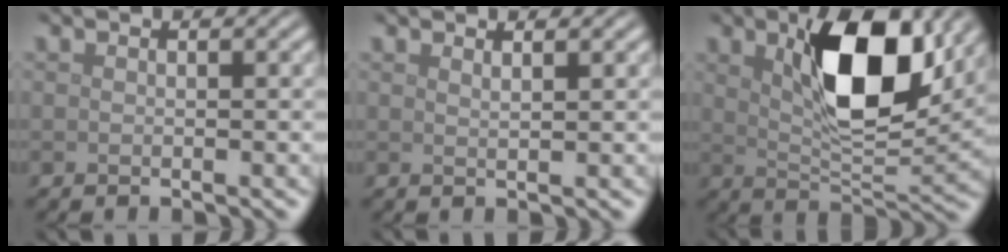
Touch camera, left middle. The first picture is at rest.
{"total": 1.0, "force": [0.8, 0.3, 0.5], "torque": [0.001, 0.001, 0.008]}
{"total": 9.9, "force": [3.5, 4.3, 8.3], "torque": [-0.136, 0.000, 0.056]}